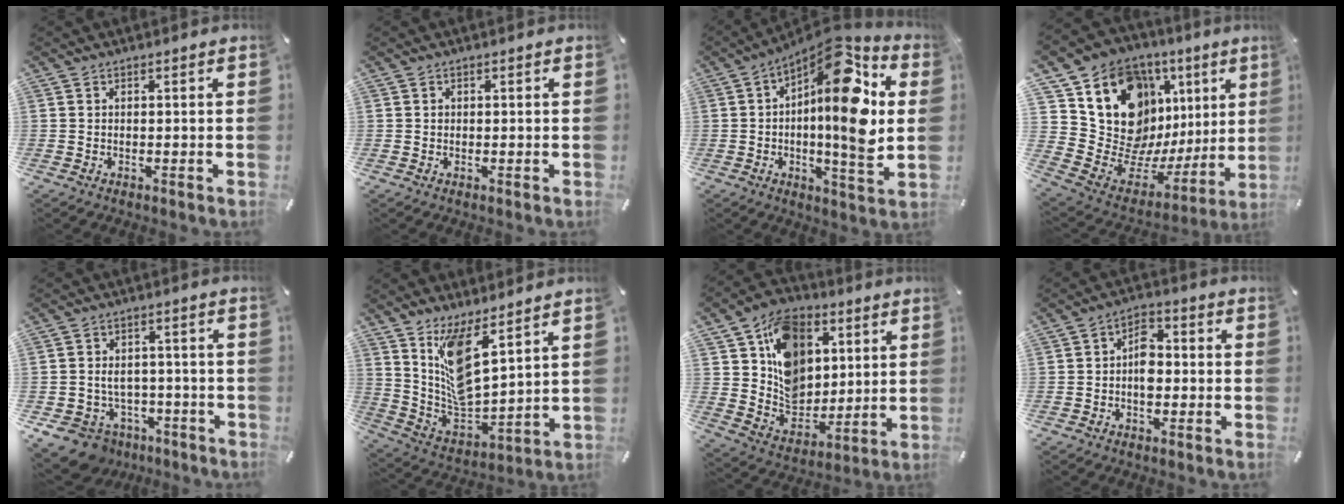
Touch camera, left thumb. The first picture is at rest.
{"total": 0.5, "force": [0.1, 0.5, 0.1], "torque": [-0.001, 0.005, 0.000]}
{"total": 19.9, "force": [4.8, 6.4, 18.3], "torque": [-0.268, -0.038, 0.068]}
{"total": 16.8, "force": [6.2, 13.8, 7.3], "torque": [-0.087, -0.082, 0.135]}
{"total": 9.0, "force": [-3.8, 7.5, 3.2], "torque": [-0.080, 0.026, -0.062]}
{"total": 11.4, "force": [7.5, 4.6, 7.2], "torque": [-0.142, -0.063, 0.141]}
{"total": 15.1, "force": [4.9, 12.4, 7.0], "torque": [-0.114, -0.022, 0.099]}
{"total": 5.9, "force": [-1.1, 3.8, 4.3], "torque": [-0.060, 0.010, -0.021]}